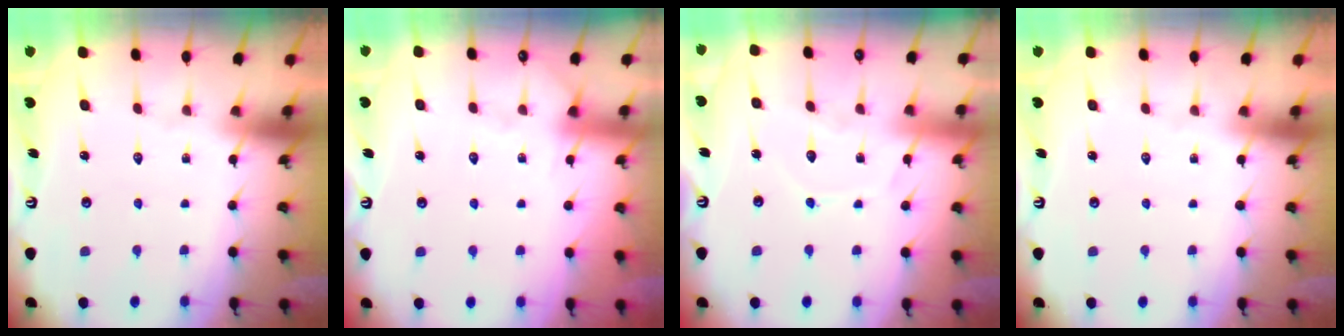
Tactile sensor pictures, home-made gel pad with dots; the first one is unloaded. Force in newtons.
{"total": 2.9, "press": 2.9, "slide": 0.4}
{"total": 7.4, "press": 7.4, "slide": 0.7}
{"total": 0.0}